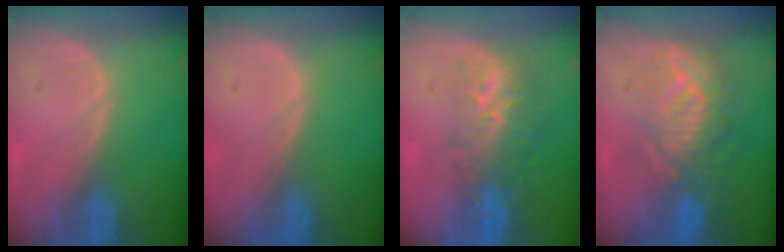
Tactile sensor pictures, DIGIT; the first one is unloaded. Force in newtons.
{"total": 0.0}
{"total": 8.7, "press": 7.2, "slide": 5.0}
{"total": 9.1, "press": 8.7, "slide": 2.7}